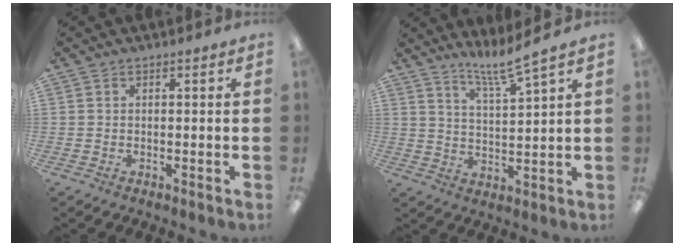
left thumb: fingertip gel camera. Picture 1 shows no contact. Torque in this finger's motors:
{"motor_torque": [0.18, -0.76, 0.20, -0.10, 0.06]}